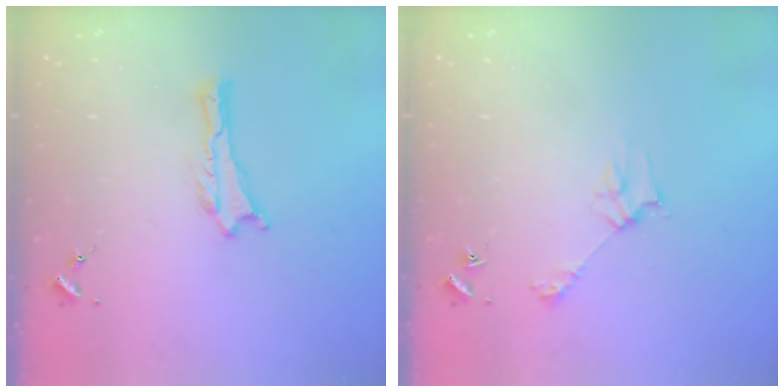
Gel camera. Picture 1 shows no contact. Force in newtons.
{"total": 3.1, "press": 3.1, "slide": 0.3}